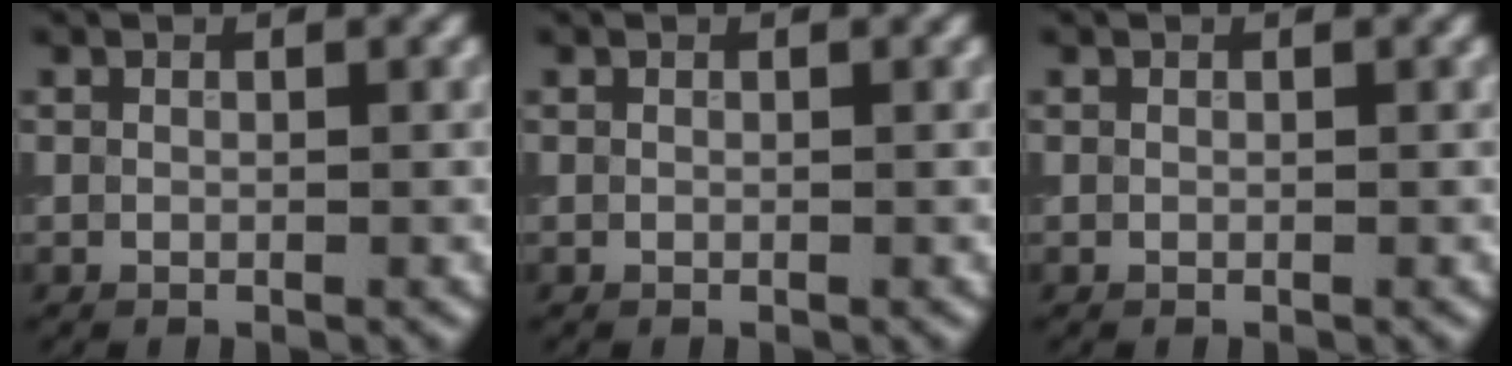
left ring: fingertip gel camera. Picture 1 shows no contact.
{"total": 0.0}
{"total": 0.0}